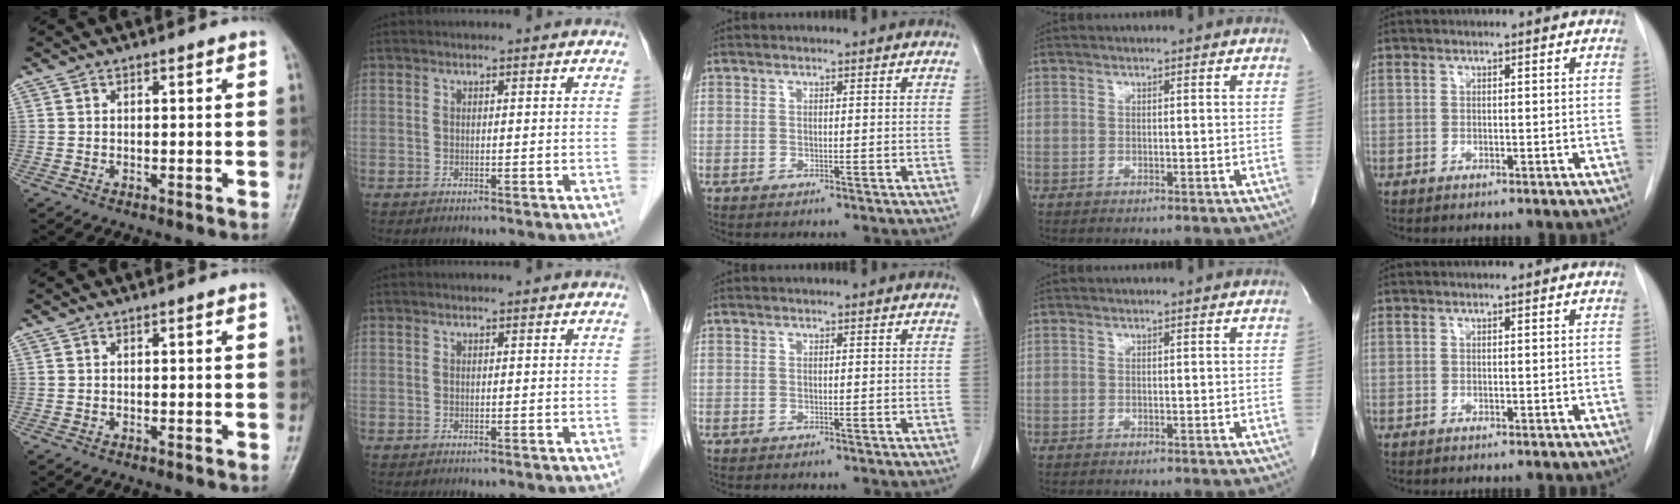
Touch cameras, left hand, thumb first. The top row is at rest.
{}